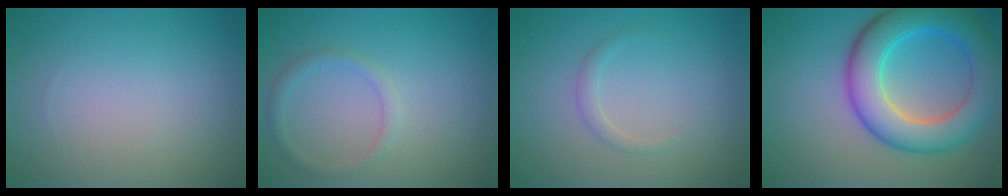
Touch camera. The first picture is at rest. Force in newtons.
{"total": 1.4, "press": 1.4, "slide": 0.1}
{"total": 1.0, "press": 1.0, "slide": 0.0}
{"total": 8.2, "press": 8.2, "slide": 0.3}